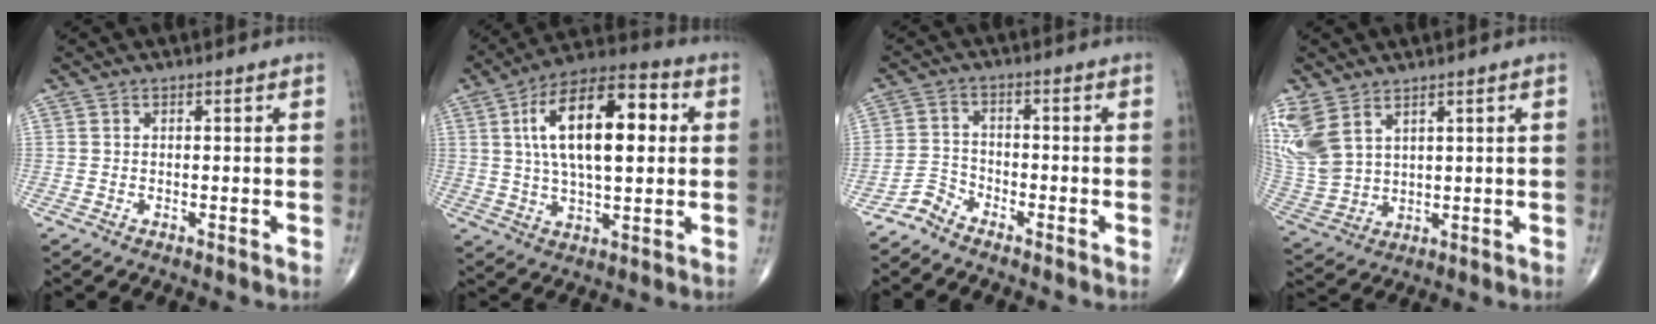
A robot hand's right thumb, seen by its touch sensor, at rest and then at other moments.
{"total": 19.3, "force": [3.9, 8.6, 16.9], "torque": [-0.270, 0.017, 0.059]}
{"total": 3.5, "force": [-3.3, 1.1, 0.2], "torque": [-0.003, 0.011, -0.073]}
{"total": 11.8, "force": [6.3, 6.9, 7.2], "torque": [-0.174, -0.020, 0.151]}